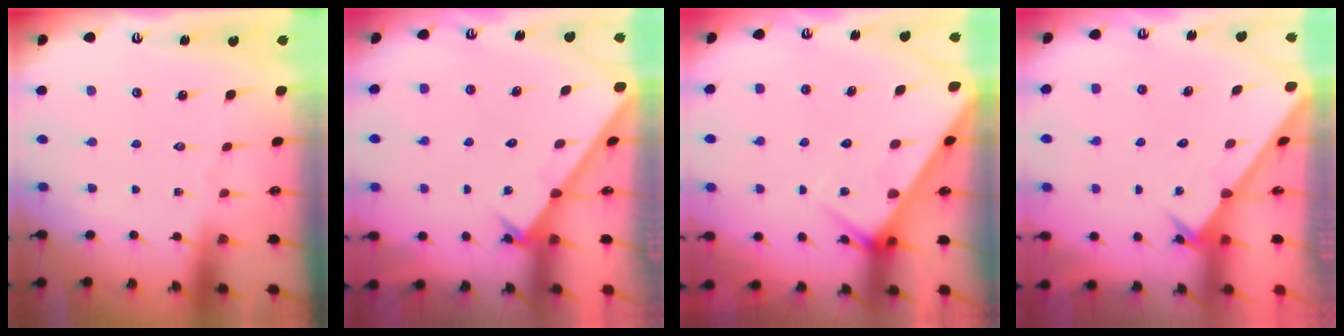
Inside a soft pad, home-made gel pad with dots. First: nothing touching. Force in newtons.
{"total": 2.1, "press": 2.1, "slide": 0.2}
{"total": 6.4, "press": 6.4, "slide": 0.4}
{"total": 2.5, "press": 2.5, "slide": 0.2}